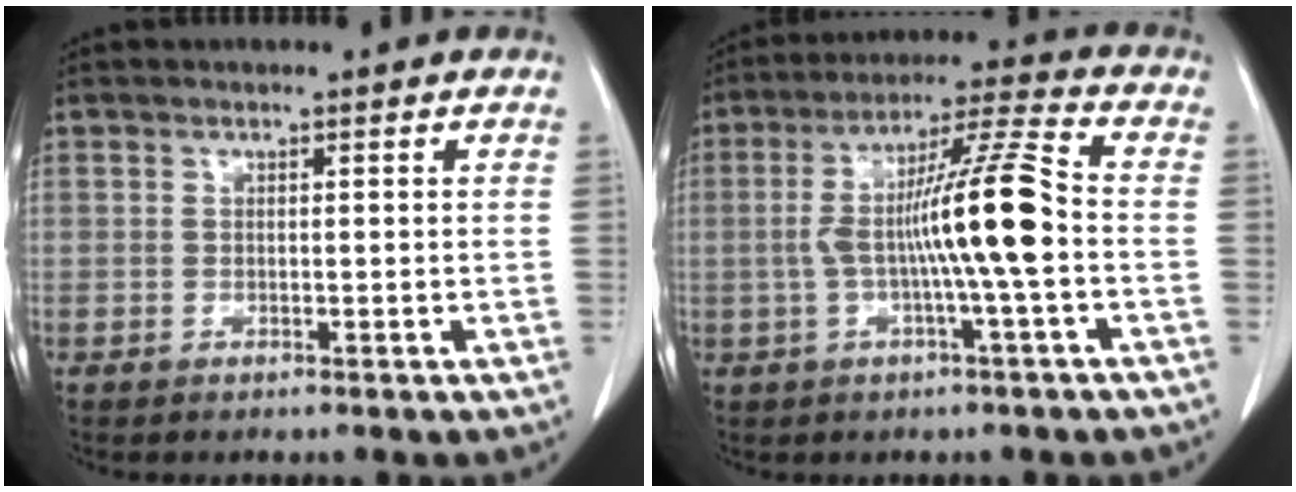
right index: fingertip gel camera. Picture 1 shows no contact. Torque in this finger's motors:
{"motor_torque": [1.81, -0.33, 0.94, 0.21]}